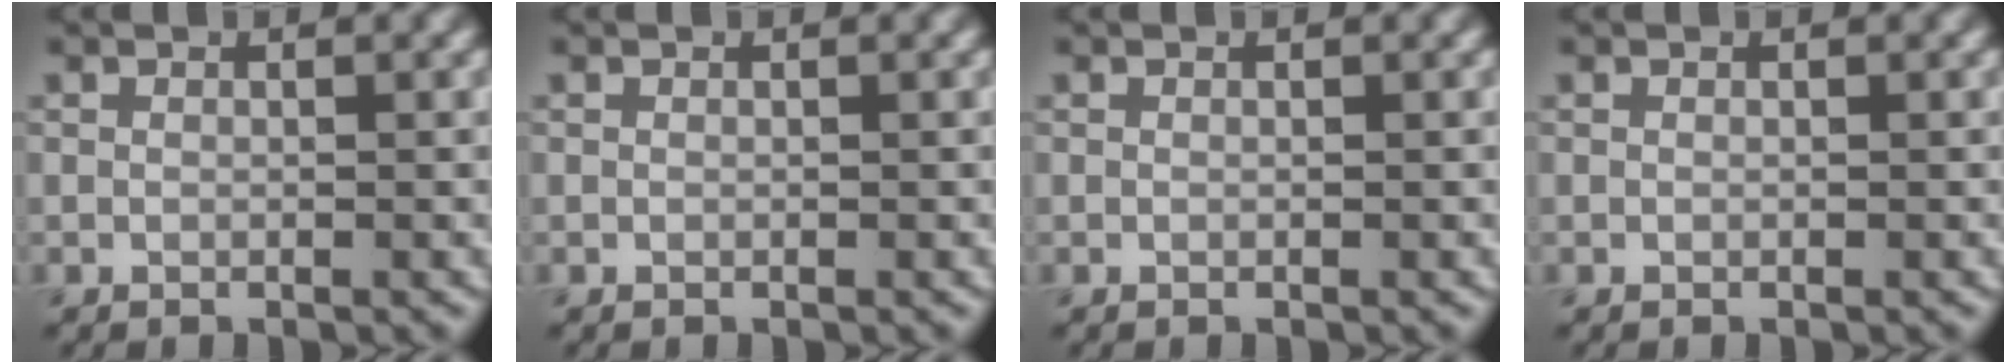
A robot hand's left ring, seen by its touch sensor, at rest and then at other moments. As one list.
[{"total": 0.0}, {"total": 0.0}, {"total": 0.0}]